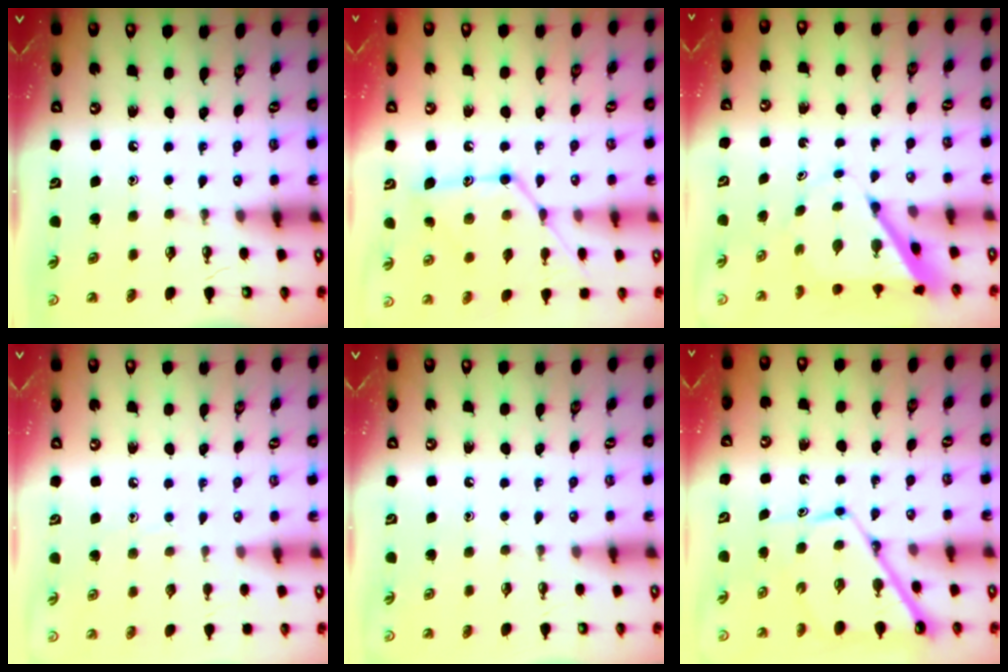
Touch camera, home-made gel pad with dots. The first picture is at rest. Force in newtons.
{"total": 15.7, "press": 15.6, "slide": 1.1}
{"total": 6.6, "press": 6.6, "slide": 0.4}
{"total": 3.5, "press": 3.5, "slide": 0.4}
{"total": 0.0}
{"total": 10.5, "press": 10.4, "slide": 1.1}